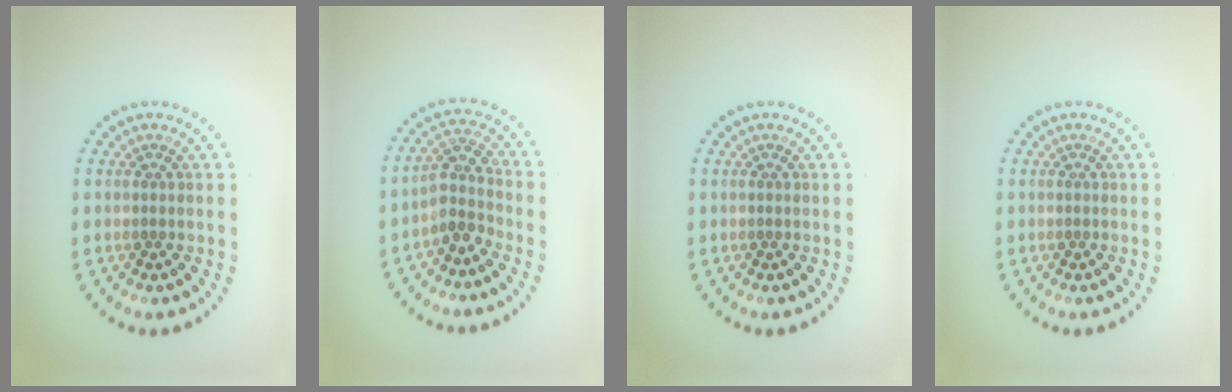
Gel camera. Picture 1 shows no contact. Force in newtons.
{"total": 2.7, "press": 2.1, "slide": 1.7}
{"total": 0.0}
{"total": 0.0}